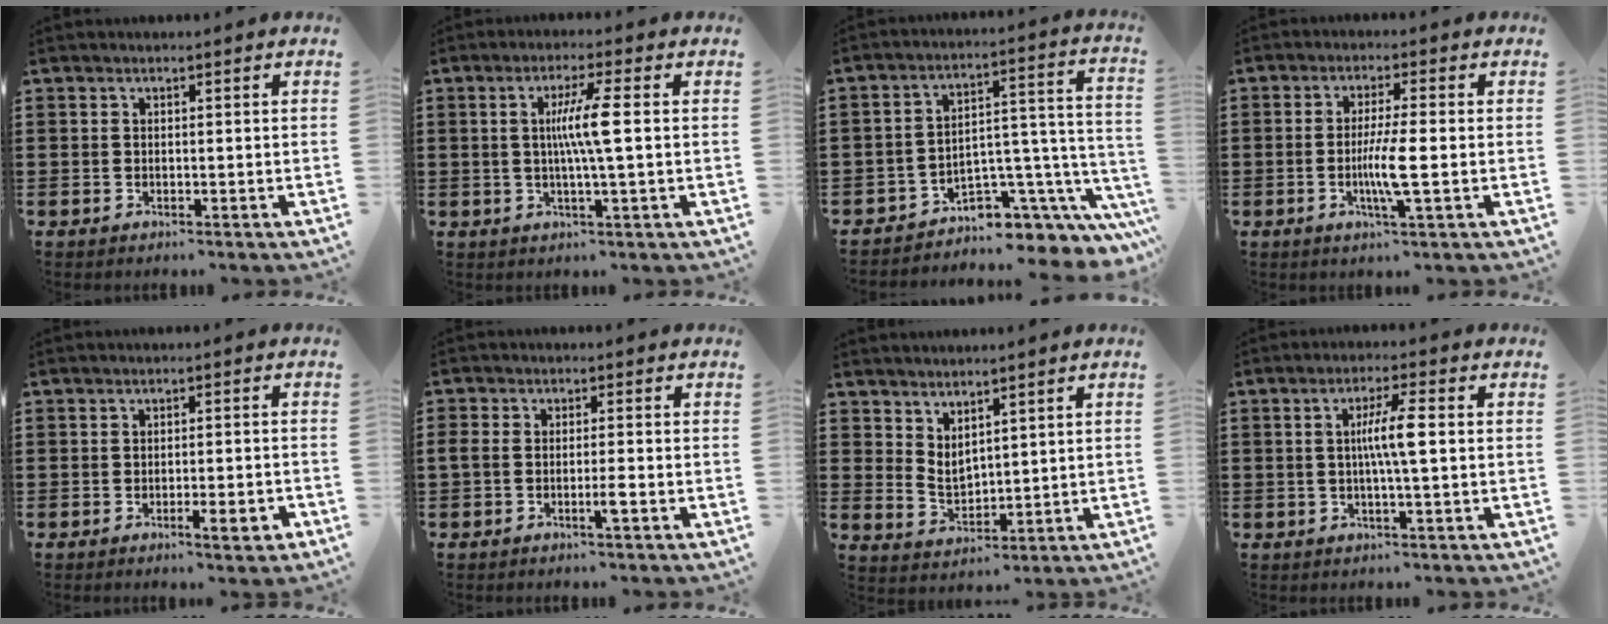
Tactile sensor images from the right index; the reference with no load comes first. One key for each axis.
{"total": 6.2, "fx": 0.5, "fy": -0.2, "fz": 6.2, "tx": -0.117, "ty": -0.004, "tz": 0.002}
{"total": 6.3, "fx": -4.0, "fy": 3.9, "fz": 3.0, "tx": -0.055, "ty": -0.002, "tz": -0.068}
{"total": 5.7, "fx": -1.1, "fy": 0.1, "fz": 5.6, "tx": -0.111, "ty": -0.016, "tz": -0.025}
{"total": 3.7, "fx": -1.7, "fy": 0.7, "fz": 3.2, "tx": -0.048, "ty": -0.002, "tz": -0.029}
{"total": 2.7, "fx": -1.2, "fy": 0.5, "fz": 2.4, "tx": -0.050, "ty": 0.000, "tz": -0.025}
{"total": 3.0, "fx": 2.4, "fy": 1.3, "fz": 1.1, "tx": -0.029, "ty": -0.006, "tz": 0.047}
{"total": 5.3, "fx": 0.2, "fy": 0.3, "fz": 5.3, "tx": -0.097, "ty": -0.002, "tz": -0.002}